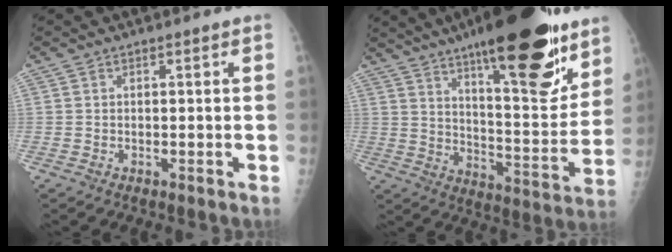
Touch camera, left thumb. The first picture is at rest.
{"total": 25.8, "force": [16.1, 7.4, 18.8], "torque": [-0.244, -0.071, 0.247]}